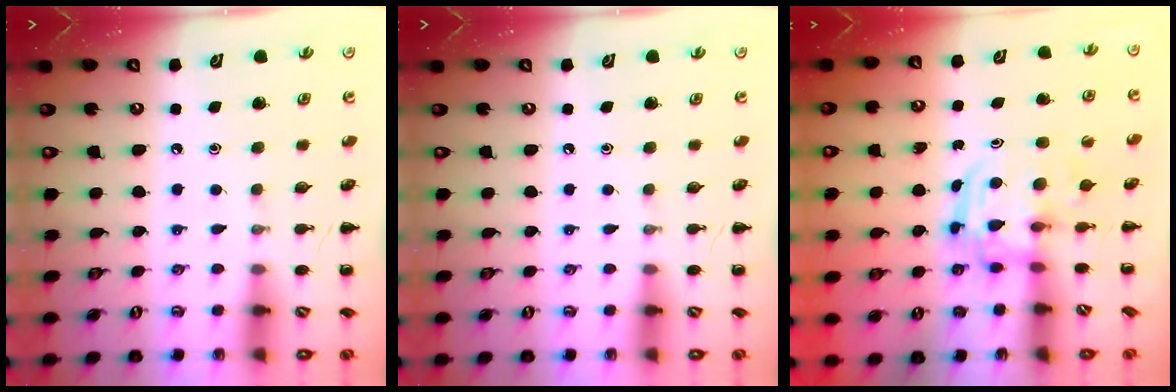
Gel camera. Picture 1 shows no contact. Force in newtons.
{"total": 0.0}
{"total": 2.7, "press": 2.7, "slide": 0.3}